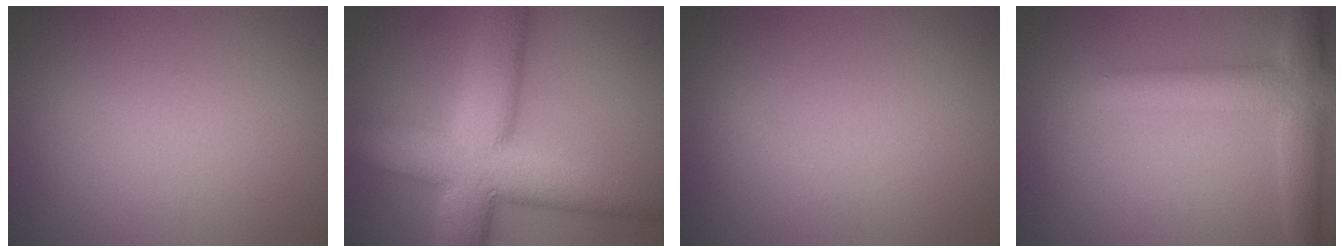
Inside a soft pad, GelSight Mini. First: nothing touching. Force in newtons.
{"total": 12.2, "press": 12.2, "slide": 0.7}
{"total": 0.6, "press": 0.6, "slide": 0.0}
{"total": 5.1, "press": 5.1, "slide": 0.1}